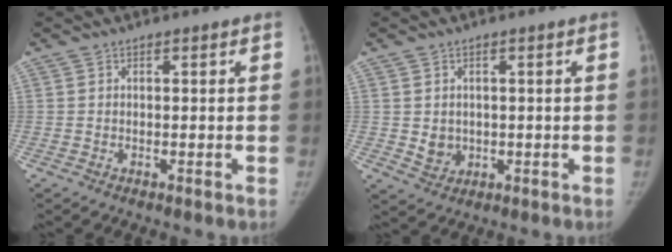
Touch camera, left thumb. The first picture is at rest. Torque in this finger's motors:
{"motor_torque": [0.39, 0.32, 0.29, -0.16, 0.05]}